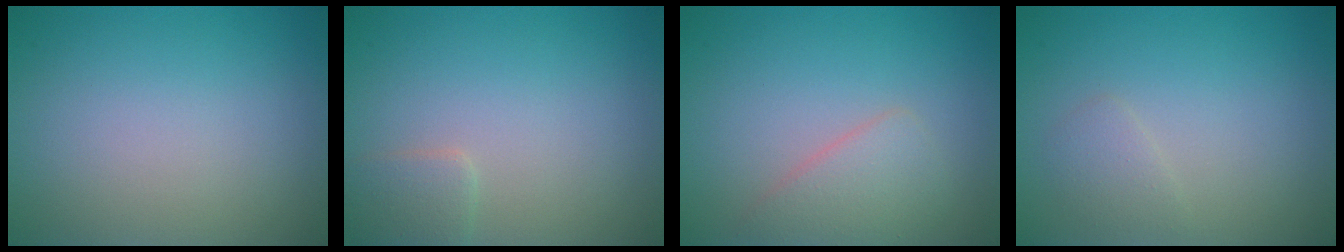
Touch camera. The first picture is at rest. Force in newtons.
{"total": 1.6, "press": 1.6, "slide": 0.1}
{"total": 2.5, "press": 2.5, "slide": 0.1}
{"total": 1.2, "press": 1.2, "slide": 0.1}